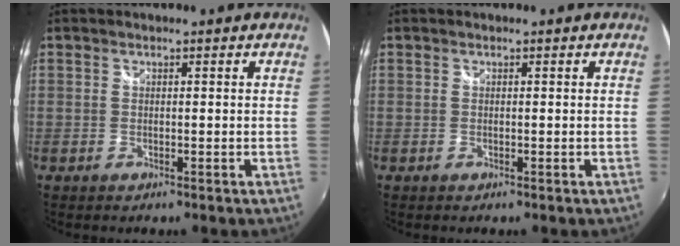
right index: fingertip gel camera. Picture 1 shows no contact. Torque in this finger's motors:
{"motor_torque": [-0.01, 0.01, 0.00, 0.00]}